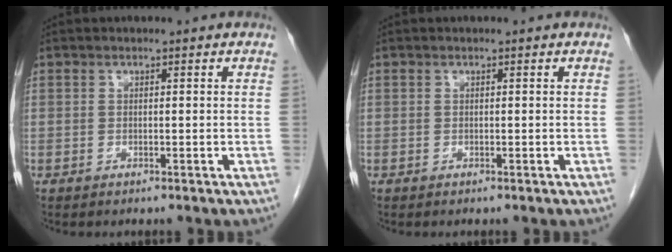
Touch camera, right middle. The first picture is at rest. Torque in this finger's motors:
{"motor_torque": [0.08, 0.02, -0.02, -0.01]}